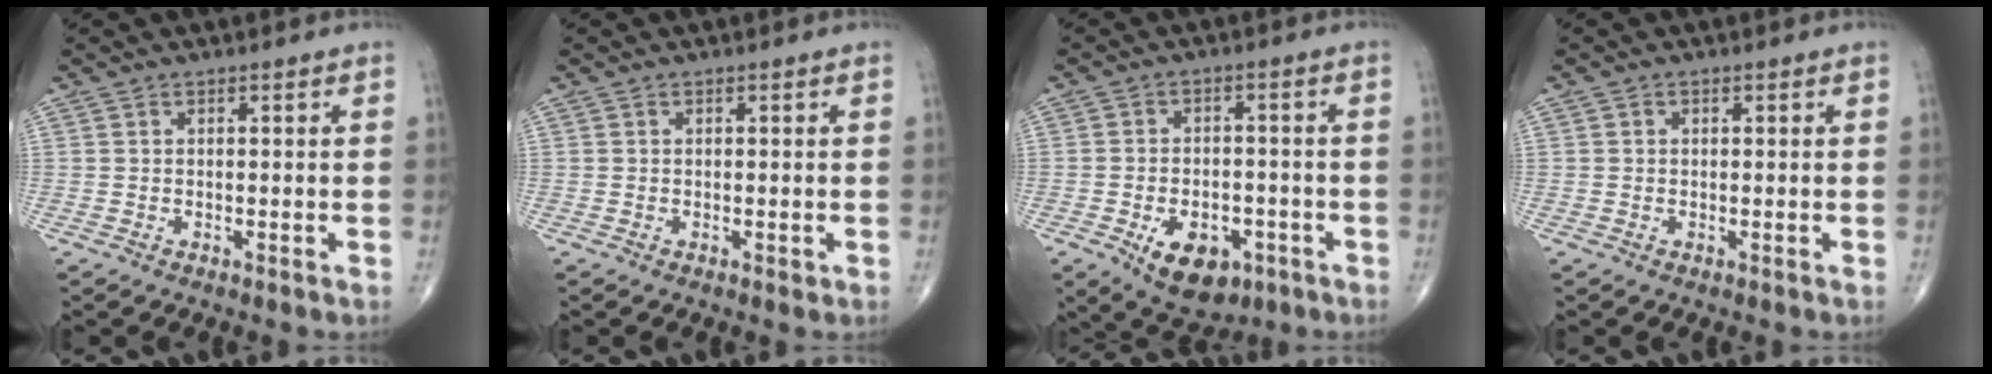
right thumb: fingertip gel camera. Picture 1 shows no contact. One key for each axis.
{"total": 0.5, "fx": -0.1, "fy": 0.4, "fz": 0.3, "tx": -0.004, "ty": -0.001, "tz": -0.002}
{"total": 10.6, "fx": -4.6, "fy": 6.6, "fz": 6.9, "tx": -0.085, "ty": 0.017, "tz": -0.060}
{"total": 0.6, "fx": 0.1, "fy": 0.6, "fz": 0.2, "tx": 0.002, "ty": 0.001, "tz": 0.000}